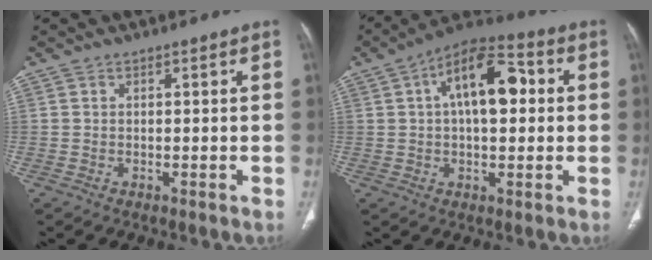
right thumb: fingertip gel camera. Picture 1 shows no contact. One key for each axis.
{"total": 14.3, "fx": 2.8, "fy": 7.1, "fz": 12.1, "tx": -0.177, "ty": 0.026, "tz": 0.036}